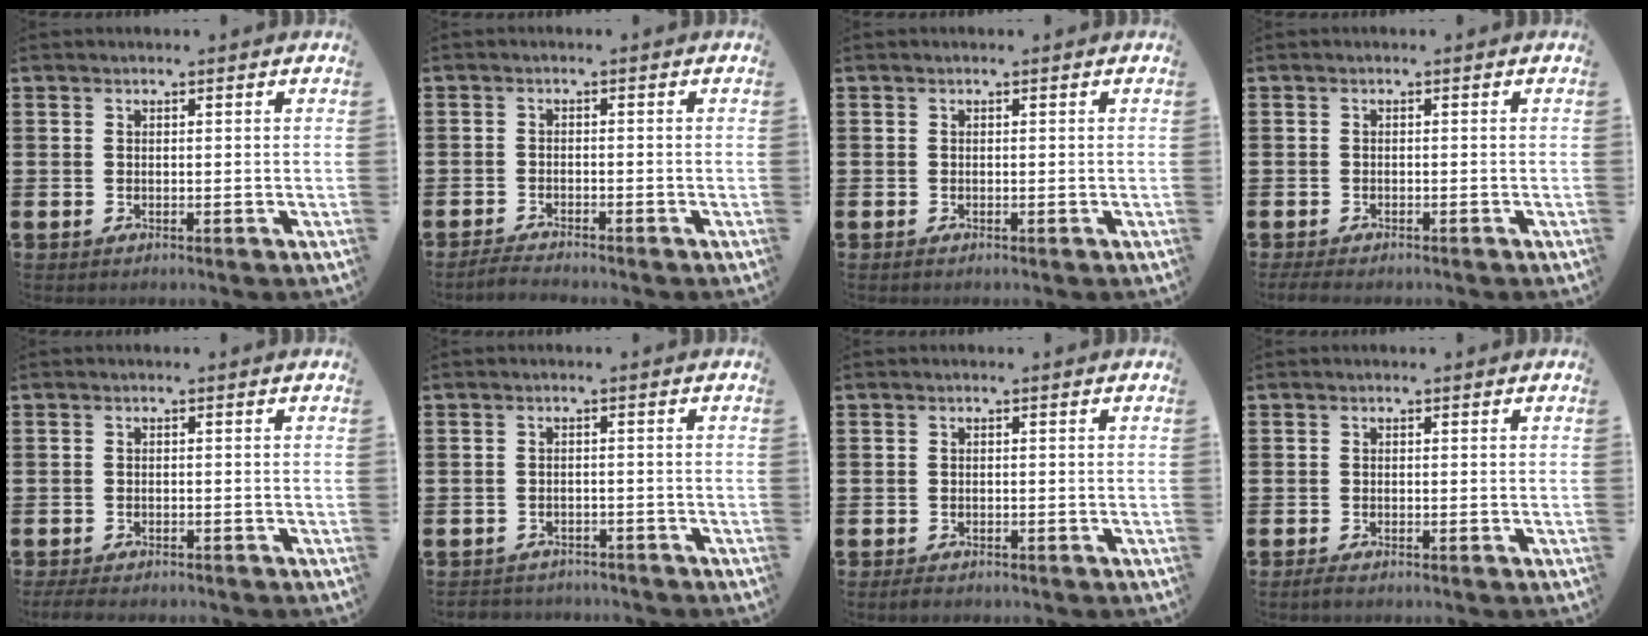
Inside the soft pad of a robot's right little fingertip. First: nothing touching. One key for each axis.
{"total": 1.4, "fx": -1.4, "fy": 0.0, "fz": 0.3, "tx": -0.008, "ty": 0.004, "tz": -0.027}
{"total": 0.0}
{"total": 0.8, "fx": -0.6, "fy": 0.2, "fz": 0.5, "tx": -0.010, "ty": 0.000, "tz": -0.012}
{"total": 1.1, "fx": -0.9, "fy": 0.3, "fz": 0.5, "tx": -0.011, "ty": 0.002, "tz": -0.019}
{"total": 1.3, "fx": -1.3, "fy": 0.2, "fz": -0.3, "tx": -0.001, "ty": 0.003, "tz": -0.030}
{"total": 0.8, "fx": -0.5, "fy": 0.4, "fz": 0.5, "tx": -0.011, "ty": 0.001, "tz": -0.010}
{"total": 0.7, "fx": -0.4, "fy": 0.2, "fz": 0.6, "tx": -0.012, "ty": -0.001, "tz": -0.007}